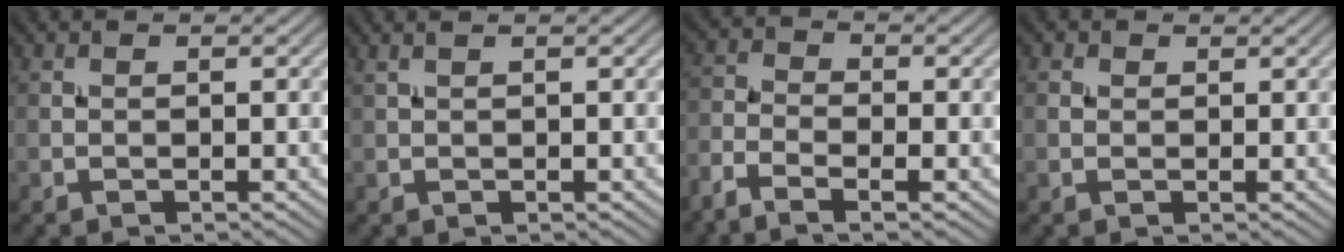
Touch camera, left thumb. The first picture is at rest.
{"total": 1.1, "force": [0.8, 0.1, 0.7], "torque": [-0.021, 0.006, 0.015]}
{"total": 4.2, "force": [-3.0, 1.4, 2.7], "torque": [-0.064, -0.009, -0.071]}
{"total": 1.0, "force": [0.5, 0.8, 0.3], "torque": [-0.005, 0.002, 0.006]}